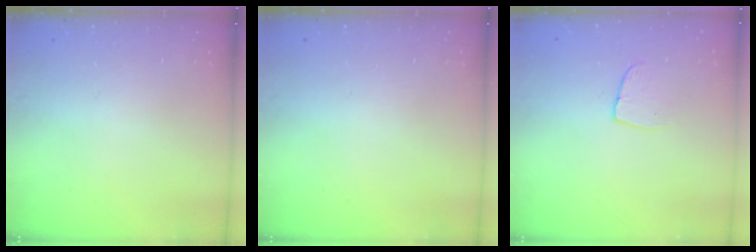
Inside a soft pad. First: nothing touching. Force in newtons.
{"total": 0.0}
{"total": 6.4, "press": 6.4, "slide": 0.3}